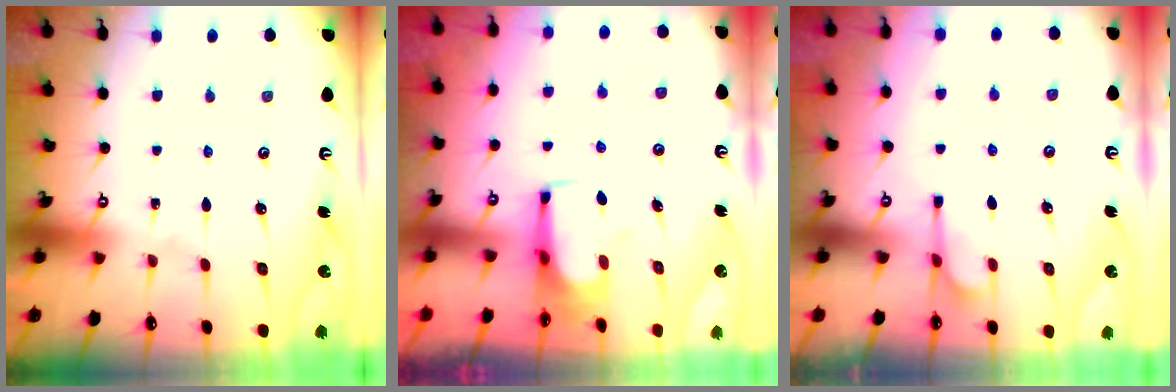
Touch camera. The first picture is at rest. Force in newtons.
{"total": 1.4, "press": 1.4, "slide": 0.1}
{"total": 2.5, "press": 2.0, "slide": 1.4}